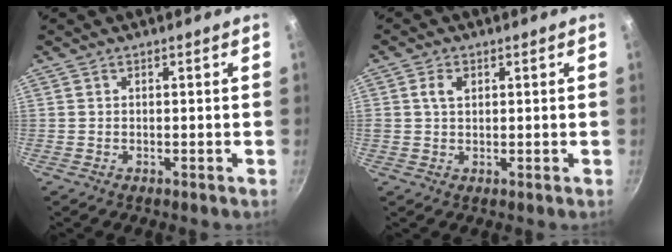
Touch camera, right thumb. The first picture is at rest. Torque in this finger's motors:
{"motor_torque": [0.09, 0.12, 0.39, 0.08, 0.00]}